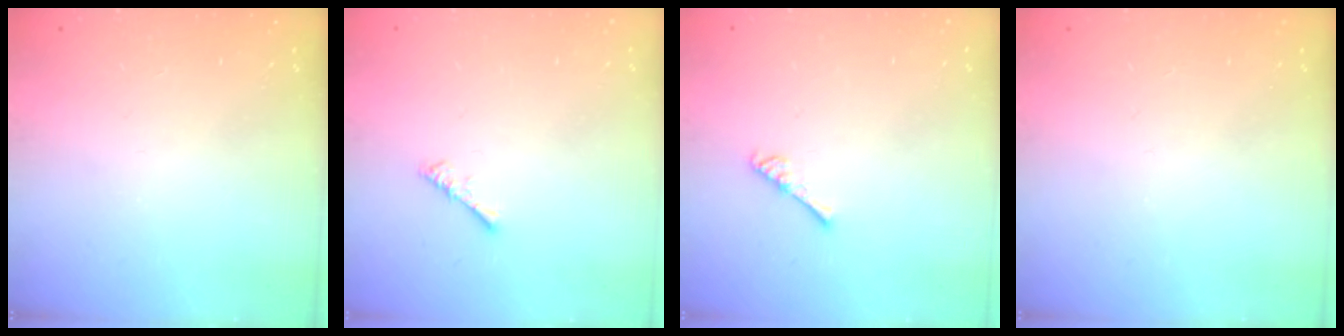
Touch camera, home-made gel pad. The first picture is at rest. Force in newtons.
{"total": 0.9, "press": 0.9, "slide": 0.3}
{"total": 2.6, "press": 2.6, "slide": 0.5}
{"total": 0.0}